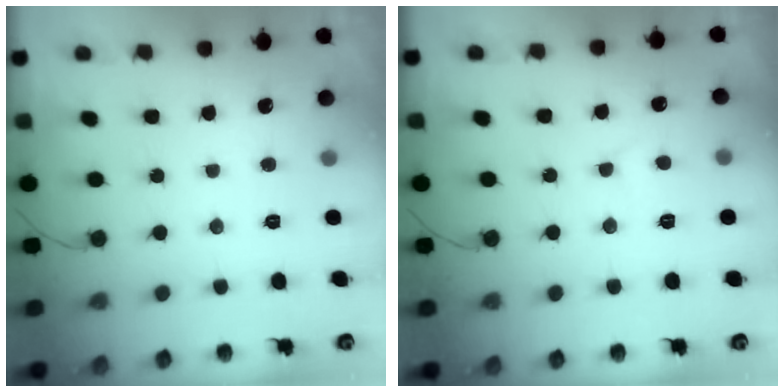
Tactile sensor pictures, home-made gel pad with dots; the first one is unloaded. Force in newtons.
{"total": 4.8, "press": 4.8, "slide": 0.3}